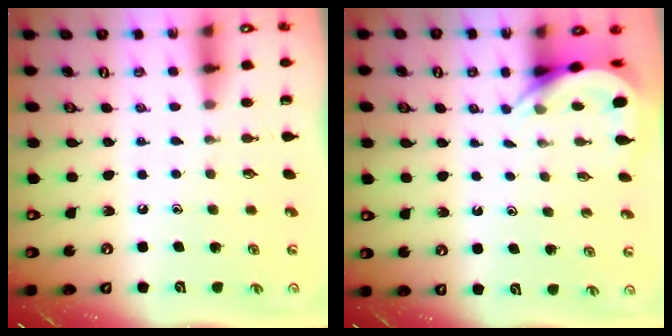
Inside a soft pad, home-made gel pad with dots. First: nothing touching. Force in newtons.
{"total": 4.7, "press": 4.7, "slide": 0.3}